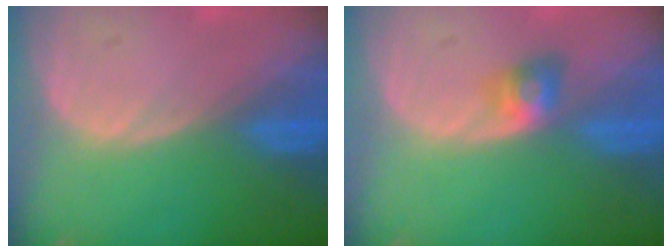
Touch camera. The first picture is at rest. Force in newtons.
{"total": 3.2, "press": 2.8, "slide": 1.4}